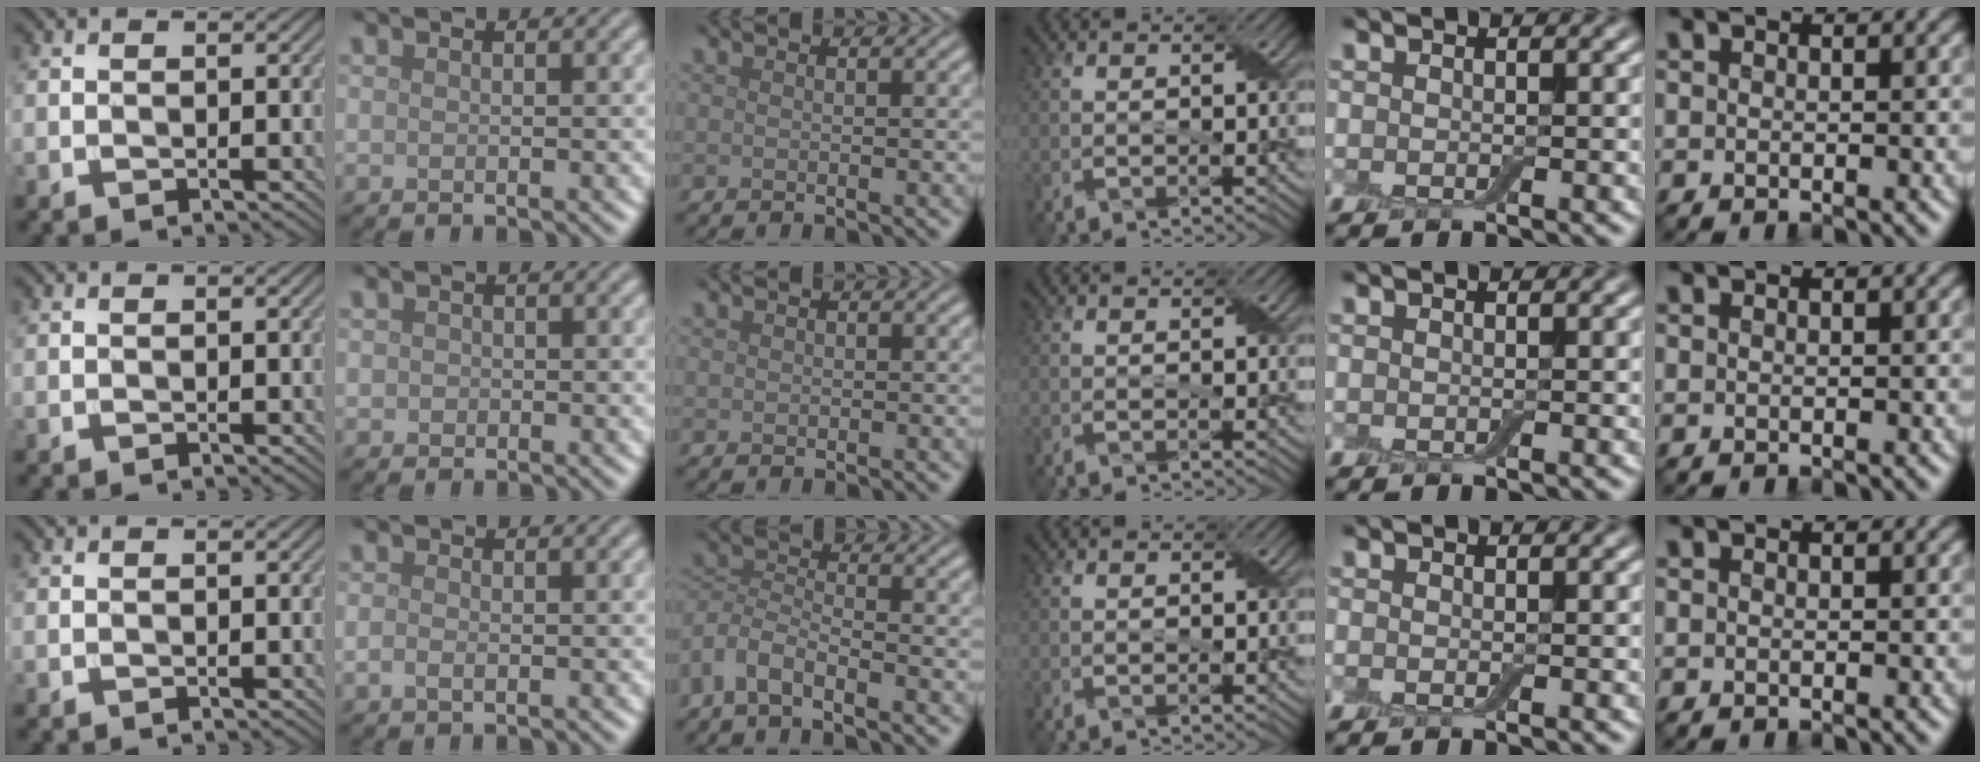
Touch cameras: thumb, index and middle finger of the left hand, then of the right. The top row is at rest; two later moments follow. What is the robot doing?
{"motion": "fold", "object": "cloth"}